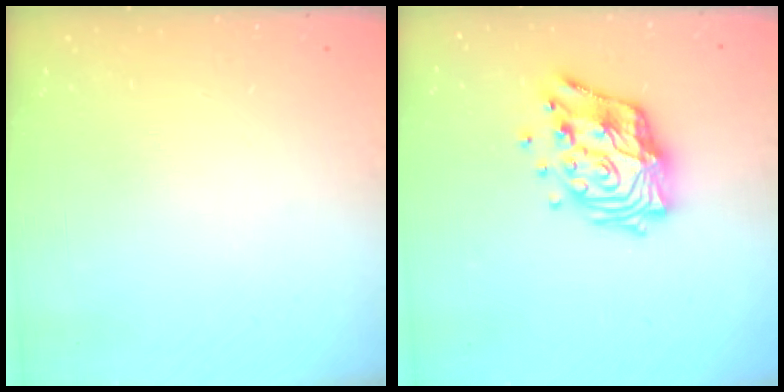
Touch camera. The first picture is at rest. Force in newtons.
{"total": 15.7, "press": 15.7, "slide": 1.4}